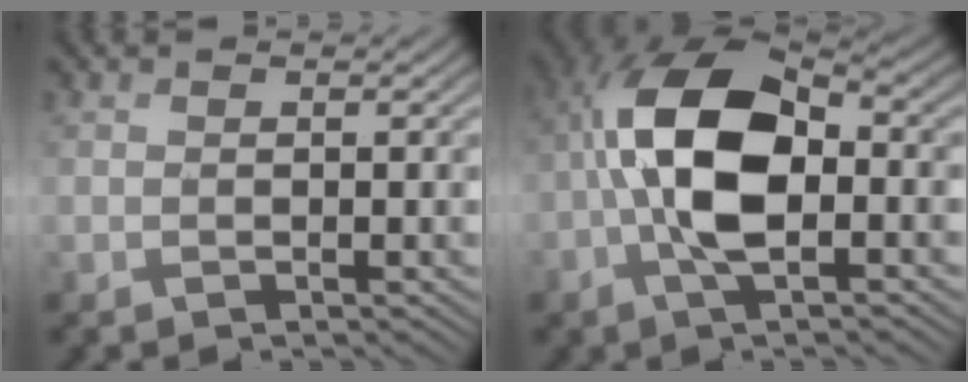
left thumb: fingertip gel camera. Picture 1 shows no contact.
{"total": 11.5, "force": [-1.2, 5.7, 9.9], "torque": [-0.198, 0.015, -0.033]}